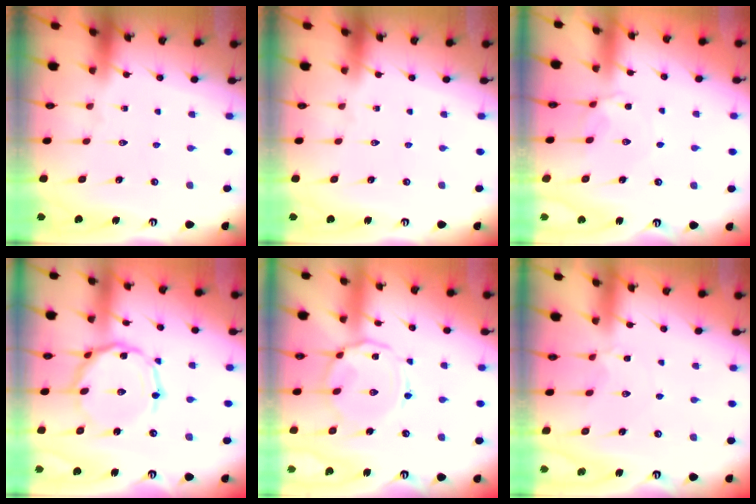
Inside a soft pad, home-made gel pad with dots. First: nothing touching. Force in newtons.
{"total": 0.0}
{"total": 3.5, "press": 3.4, "slide": 0.5}
{"total": 12.0, "press": 12.0, "slide": 0.7}
{"total": 7.6, "press": 7.6, "slide": 0.6}
{"total": 2.6, "press": 2.5, "slide": 0.4}